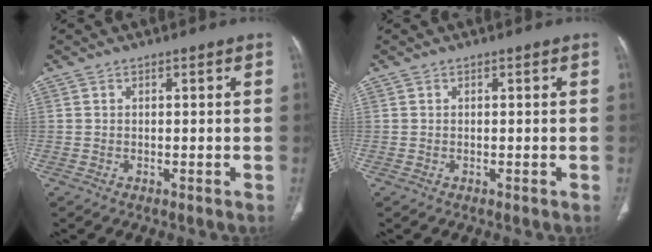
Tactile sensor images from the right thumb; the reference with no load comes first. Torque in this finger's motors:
{"motor_torque": [0.22, 0.10, -0.26, 0.06, 0.00]}